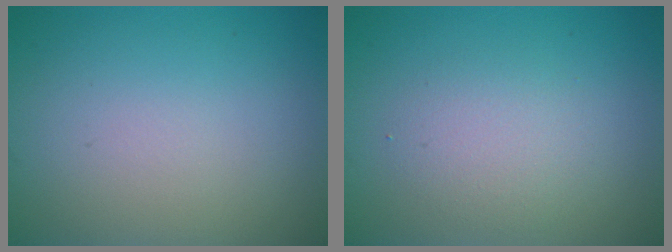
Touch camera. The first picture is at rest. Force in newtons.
{"total": 2.4, "press": 2.4, "slide": 0.0}